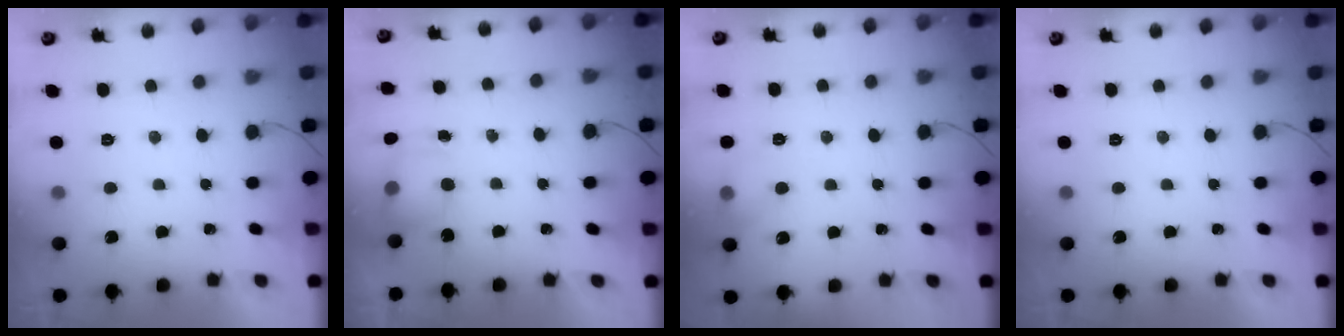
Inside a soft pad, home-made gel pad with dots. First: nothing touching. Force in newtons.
{"total": 5.6, "press": 5.5, "slide": 0.8}
{"total": 6.2, "press": 6.1, "slide": 1.3}
{"total": 0.0}